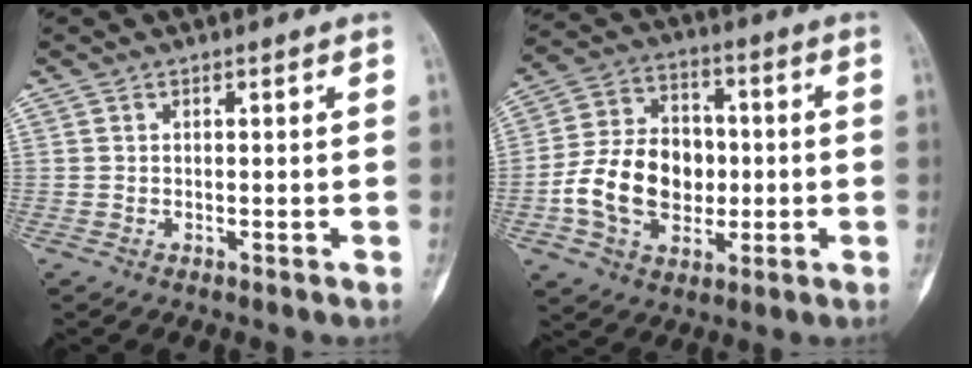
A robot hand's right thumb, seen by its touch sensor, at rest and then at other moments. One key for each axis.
{"total": 15.9, "fx": -2.0, "fy": 11.7, "fz": 10.6, "tx": -0.161, "ty": 0.030, "tz": -0.034}